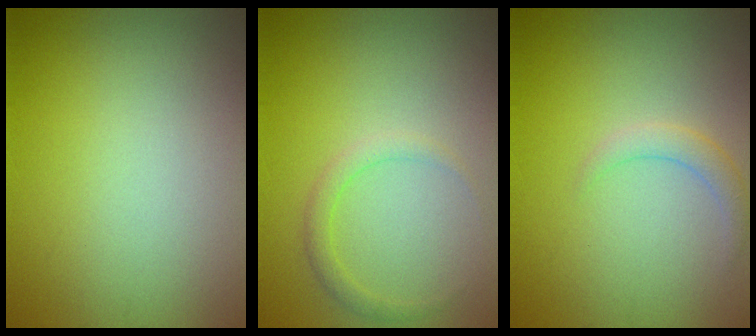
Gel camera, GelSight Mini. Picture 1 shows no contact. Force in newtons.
{"total": 1.4, "press": 1.4, "slide": 0.2}
{"total": 1.6, "press": 1.6, "slide": 0.1}